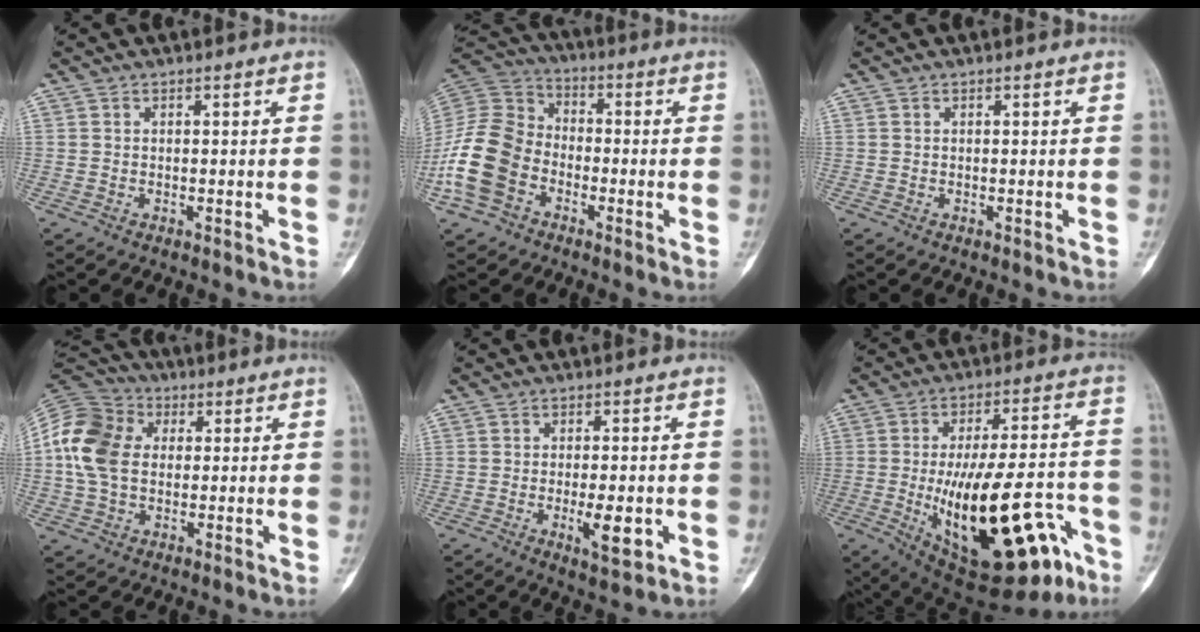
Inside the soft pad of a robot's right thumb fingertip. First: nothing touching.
{"total": 15.1, "force": [-5.2, 11.3, 8.4], "torque": [-0.167, 0.046, -0.110]}
{"total": 0.0}
{"total": 14.3, "force": [1.4, 10.5, 9.6], "torque": [-0.185, 0.023, 0.017]}
{"total": 6.5, "force": [-1.6, 2.3, 5.8], "torque": [-0.087, -0.007, -0.020]}
{"total": 29.3, "force": [-10.0, 11.7, 24.9], "torque": [-0.345, 0.020, -0.124]}